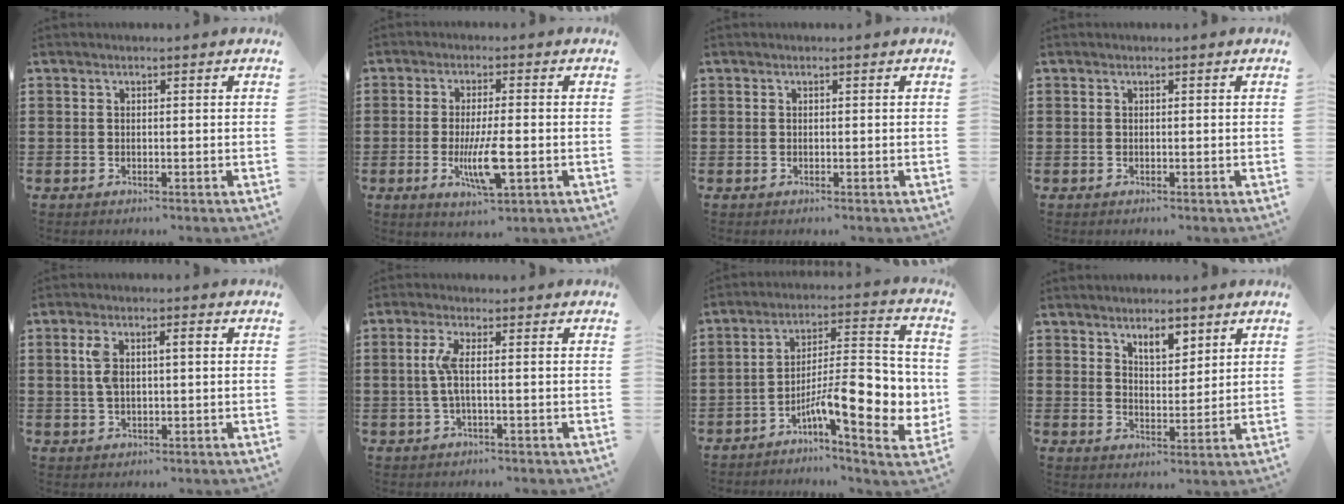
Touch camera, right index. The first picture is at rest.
{"total": 7.7, "force": [-1.9, 1.8, 7.3], "torque": [-0.147, -0.015, -0.034]}
{"total": 0.0}
{"total": 0.0}
{"total": 4.5, "force": [0.8, 1.8, 4.0], "torque": [-0.088, 0.008, 0.008]}
{"total": 3.8, "force": [-0.3, 0.3, 3.7], "torque": [-0.085, -0.006, -0.013]}
{"total": 13.3, "force": [-4.2, 4.1, 12.0], "torque": [-0.190, -0.020, -0.077]}
{"total": 4.4, "force": [3.1, 1.9, 2.4], "torque": [-0.038, 0.000, 0.053]}